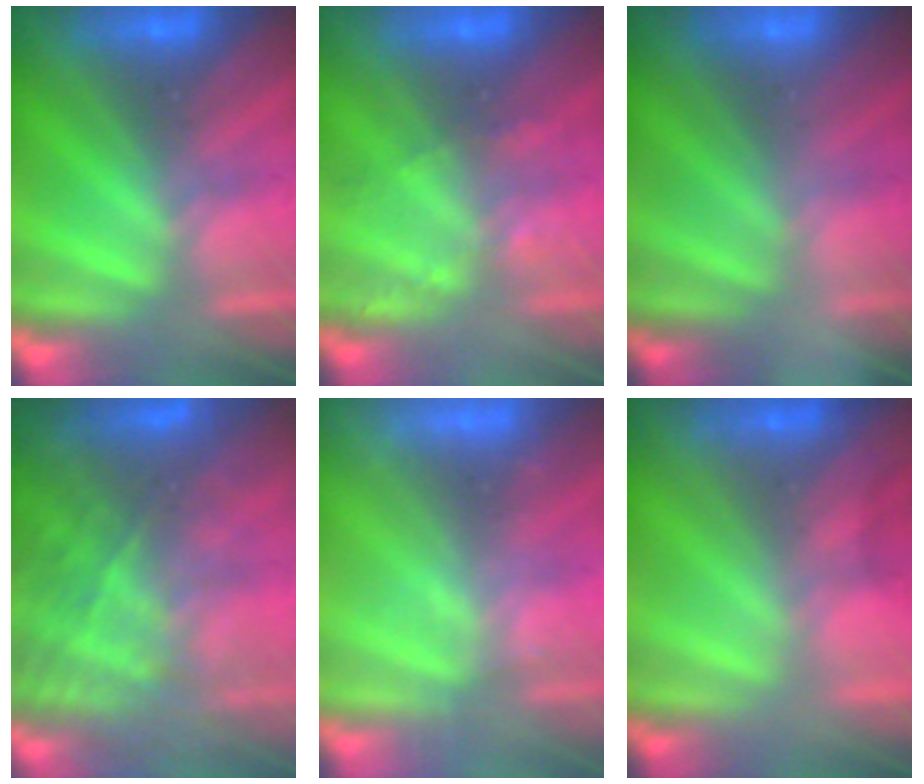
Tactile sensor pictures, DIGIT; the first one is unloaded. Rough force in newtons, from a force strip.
{"total": 2.2}
{"total": 2.1}
{"total": 7.5}
{"total": 2.2}
{"total": 1.7}